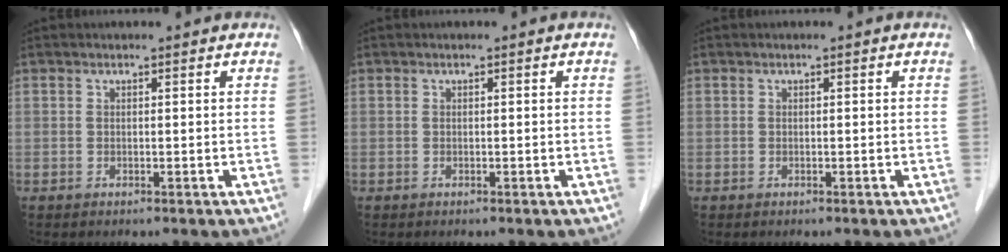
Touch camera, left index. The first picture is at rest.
{"total": 0.0}
{"total": 0.0}